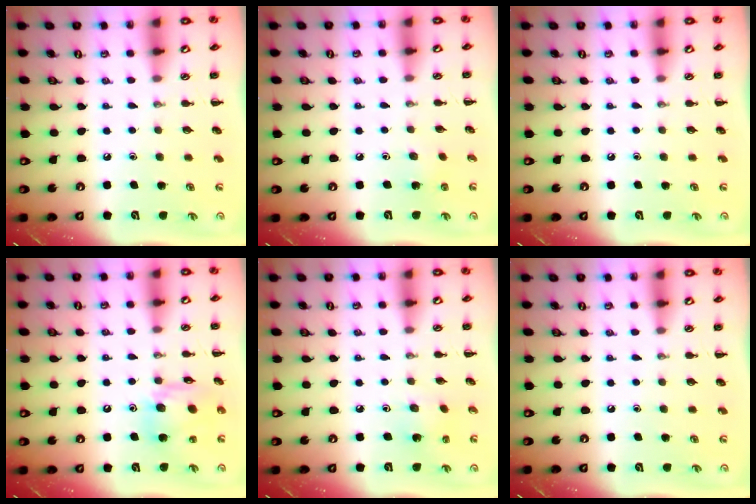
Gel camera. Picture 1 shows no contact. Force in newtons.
{"total": 2.9, "press": 2.7, "slide": 1.0}
{"total": 0.0}
{"total": 13.9, "press": 13.6, "slide": 3.0}
{"total": 2.4, "press": 2.2, "slide": 0.8}
{"total": 0.0}